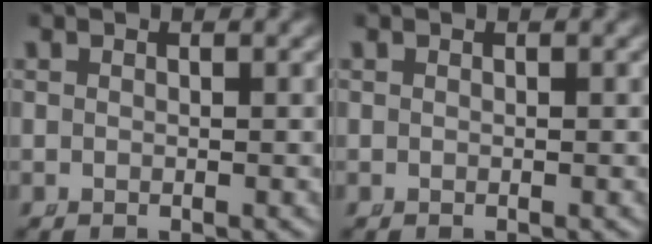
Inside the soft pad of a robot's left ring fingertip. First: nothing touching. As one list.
[{"total": 0.0}]